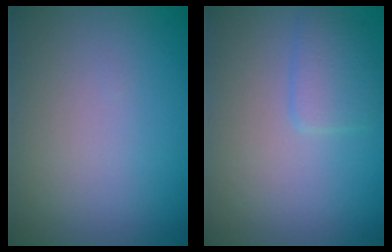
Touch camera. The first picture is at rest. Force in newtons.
{"total": 2.0, "press": 2.0, "slide": 0.1}